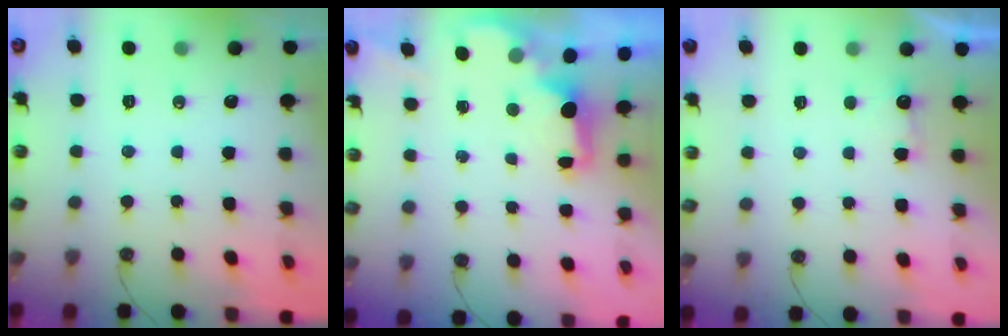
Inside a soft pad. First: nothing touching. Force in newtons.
{"total": 1.8, "press": 1.7, "slide": 0.8}
{"total": 2.5, "press": 2.4, "slide": 1.0}